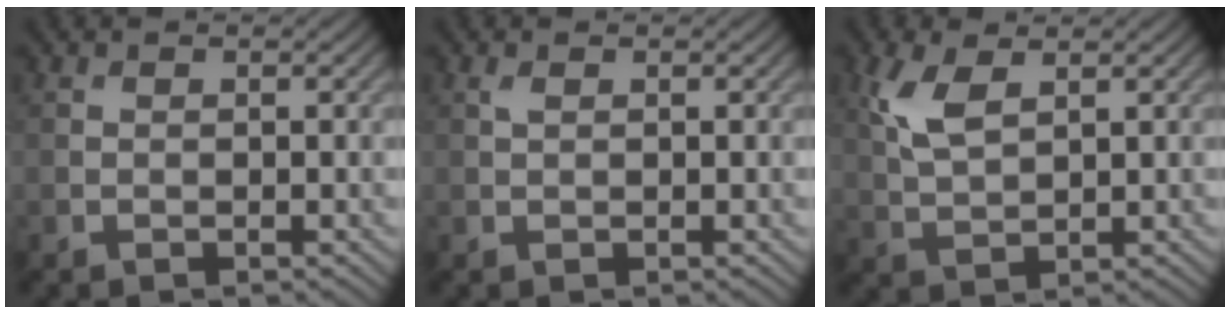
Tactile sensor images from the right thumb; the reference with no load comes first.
{"total": 0.7, "force": [0.3, 0.3, 0.5], "torque": [-0.015, 0.002, 0.006]}
{"total": 5.1, "force": [2.2, 2.3, 3.9], "torque": [-0.103, 0.003, 0.048]}